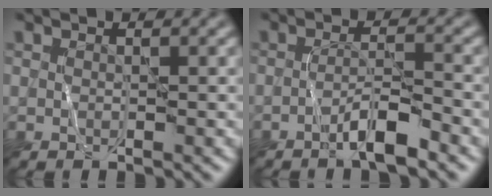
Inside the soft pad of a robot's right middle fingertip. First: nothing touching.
{"total": 2.9, "force": [-1.9, 0.2, 2.2], "torque": [-0.039, 0.012, -0.040]}